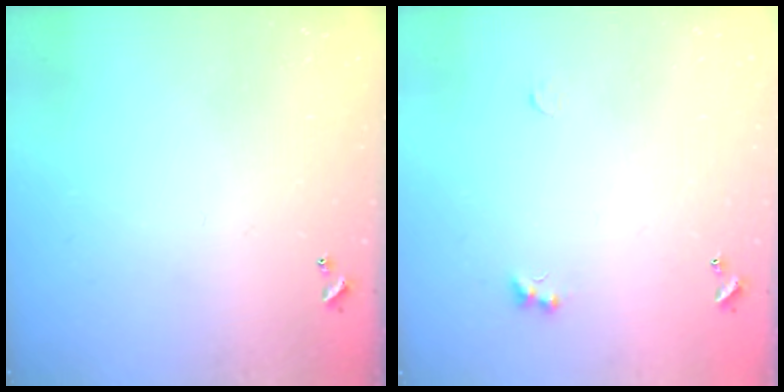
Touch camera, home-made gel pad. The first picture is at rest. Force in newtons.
{"total": 1.8, "press": 1.7, "slide": 0.4}